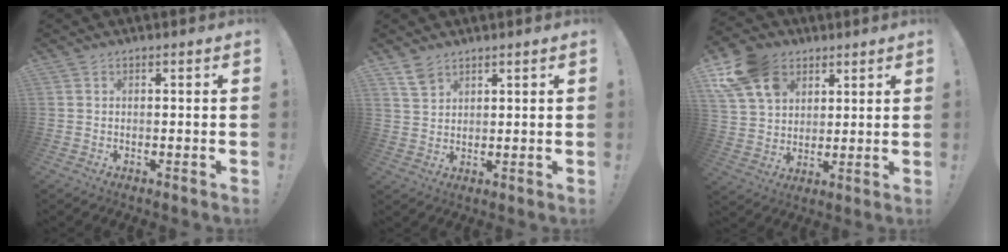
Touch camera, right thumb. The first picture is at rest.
{"total": 4.4, "force": [3.3, 2.3, 1.8], "torque": [-0.022, -0.018, 0.061]}
{"total": 15.4, "force": [7.1, 11.5, 7.3], "torque": [-0.141, -0.029, 0.141]}